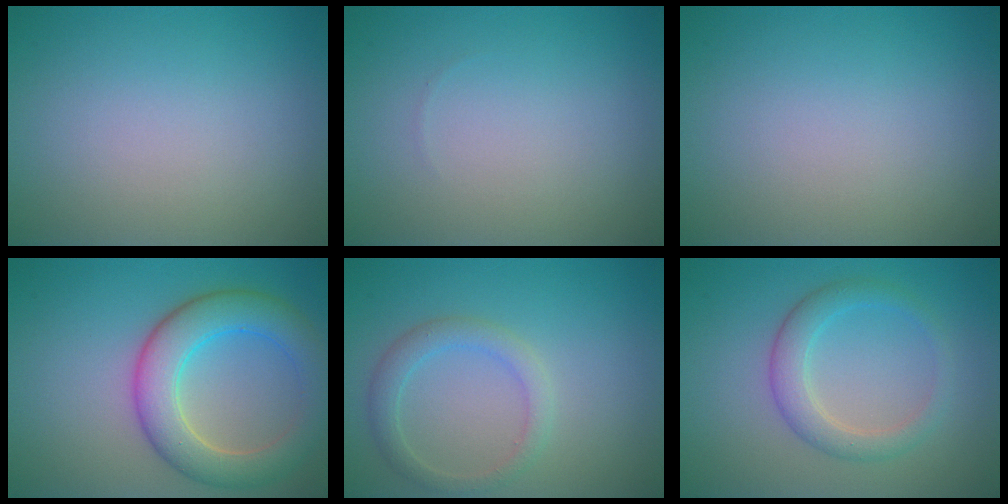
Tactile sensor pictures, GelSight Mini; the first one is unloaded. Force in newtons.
{"total": 0.0}
{"total": 0.0}
{"total": 6.6, "press": 6.6, "slide": 0.4}
{"total": 2.4, "press": 2.4, "slide": 0.2}
{"total": 2.2, "press": 2.2, "slide": 0.2}